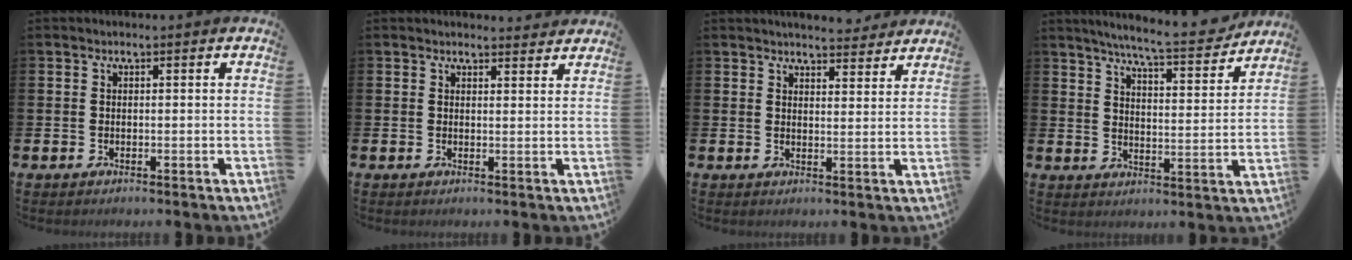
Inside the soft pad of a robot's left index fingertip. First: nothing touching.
{"total": 2.0, "force": [1.9, 0.4, -0.1], "torque": [0.004, -0.011, 0.034]}
{"total": 4.8, "force": [4.8, 0.4, 0.3], "torque": [-0.011, -0.033, 0.085]}
{"total": 7.4, "force": [6.9, 0.1, 2.6], "torque": [-0.063, -0.045, 0.117]}